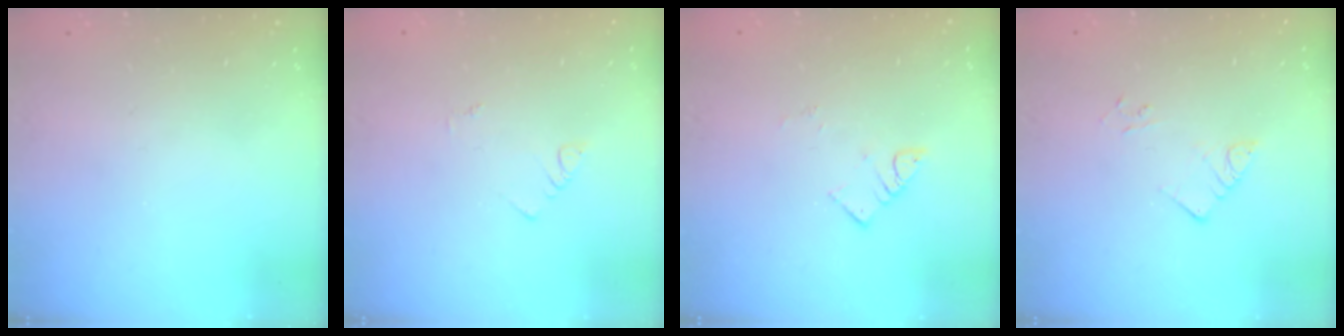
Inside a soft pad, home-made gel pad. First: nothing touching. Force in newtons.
{"total": 1.1, "press": 1.1, "slide": 0.3}
{"total": 3.6, "press": 3.6, "slide": 0.3}
{"total": 2.2, "press": 2.2, "slide": 0.2}